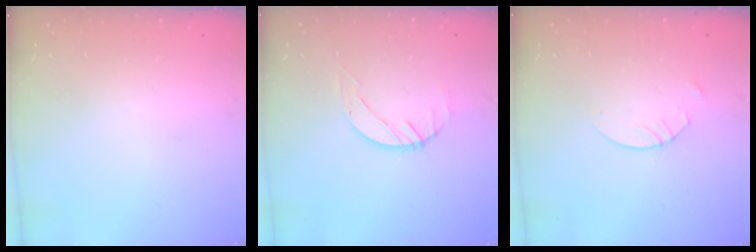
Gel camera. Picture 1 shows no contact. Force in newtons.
{"total": 2.6, "press": 2.6, "slide": 0.3}
{"total": 2.4, "press": 2.4, "slide": 0.1}